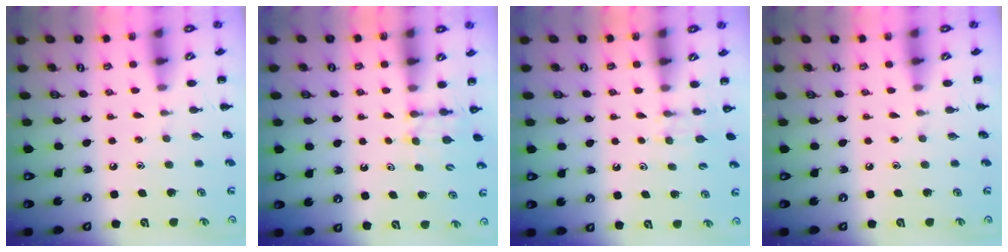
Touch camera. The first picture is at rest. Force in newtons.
{"total": 3.7, "press": 3.6, "slide": 1.0}
{"total": 4.0, "press": 3.8, "slide": 1.4}
{"total": 0.0}